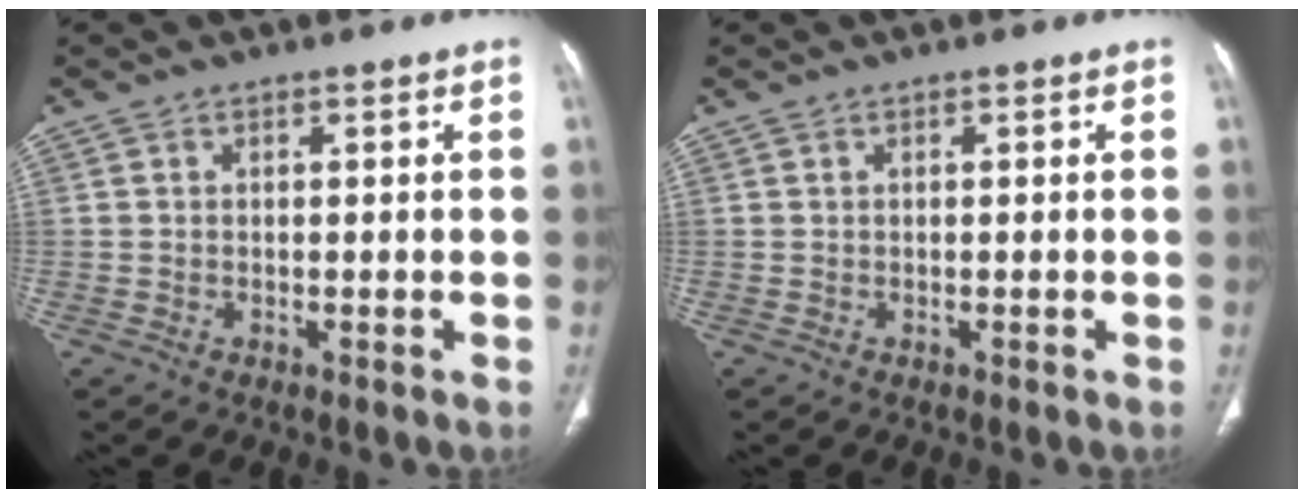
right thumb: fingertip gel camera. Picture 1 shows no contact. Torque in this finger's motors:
{"motor_torque": [-0.08, 0.08, -0.30, 0.25, -0.01]}